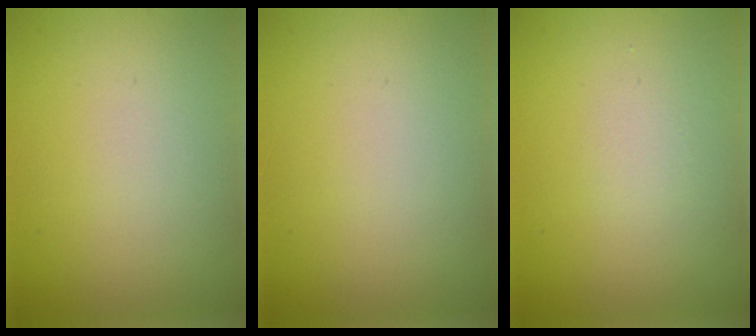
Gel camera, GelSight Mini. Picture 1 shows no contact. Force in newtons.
{"total": 0.0}
{"total": 0.0}